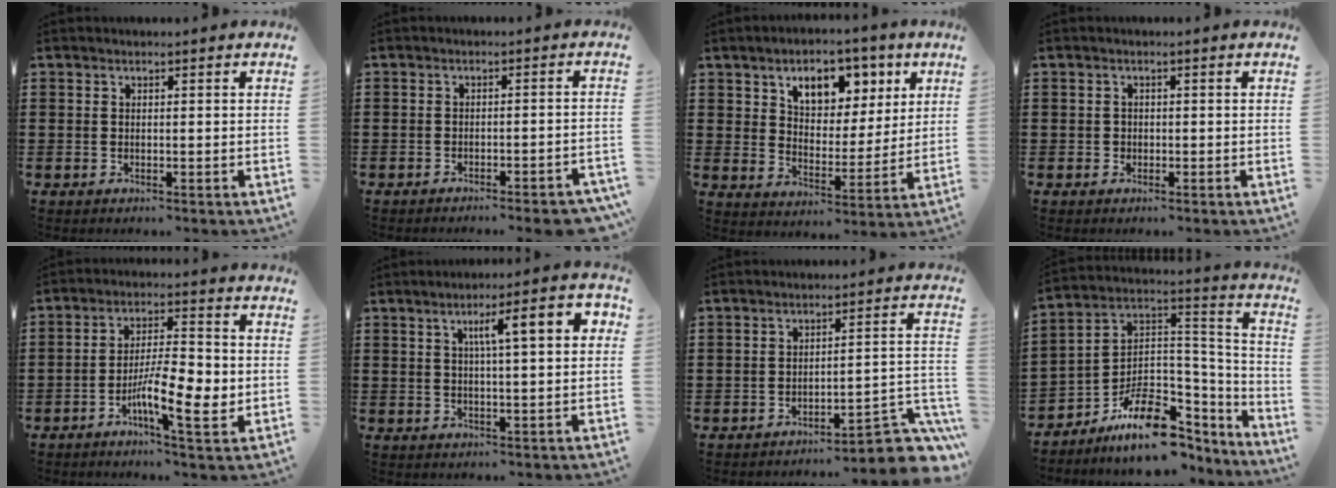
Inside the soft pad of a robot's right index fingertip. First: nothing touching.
{"total": 2.9, "force": [-2.6, -0.1, 1.4], "torque": [-0.024, -0.003, -0.050]}
{"total": 8.2, "force": [4.7, 4.9, 4.4], "torque": [-0.091, -0.002, 0.078]}
{"total": 0.7, "force": [-0.1, 0.7, 0.1], "torque": [-0.005, 0.003, -0.004]}
{"total": 9.8, "force": [-2.6, 2.7, 9.1], "torque": [-0.156, -0.004, -0.047]}
{"total": 7.3, "force": [2.2, 1.5, 6.8], "torque": [-0.123, 0.001, 0.029]}
{"total": 6.1, "force": [-4.7, 1.0, 3.7], "torque": [-0.048, -0.012, -0.091]}
{"total": 12.1, "force": [-7.1, 6.7, 7.2], "torque": [-0.135, 0.019, -0.118]}